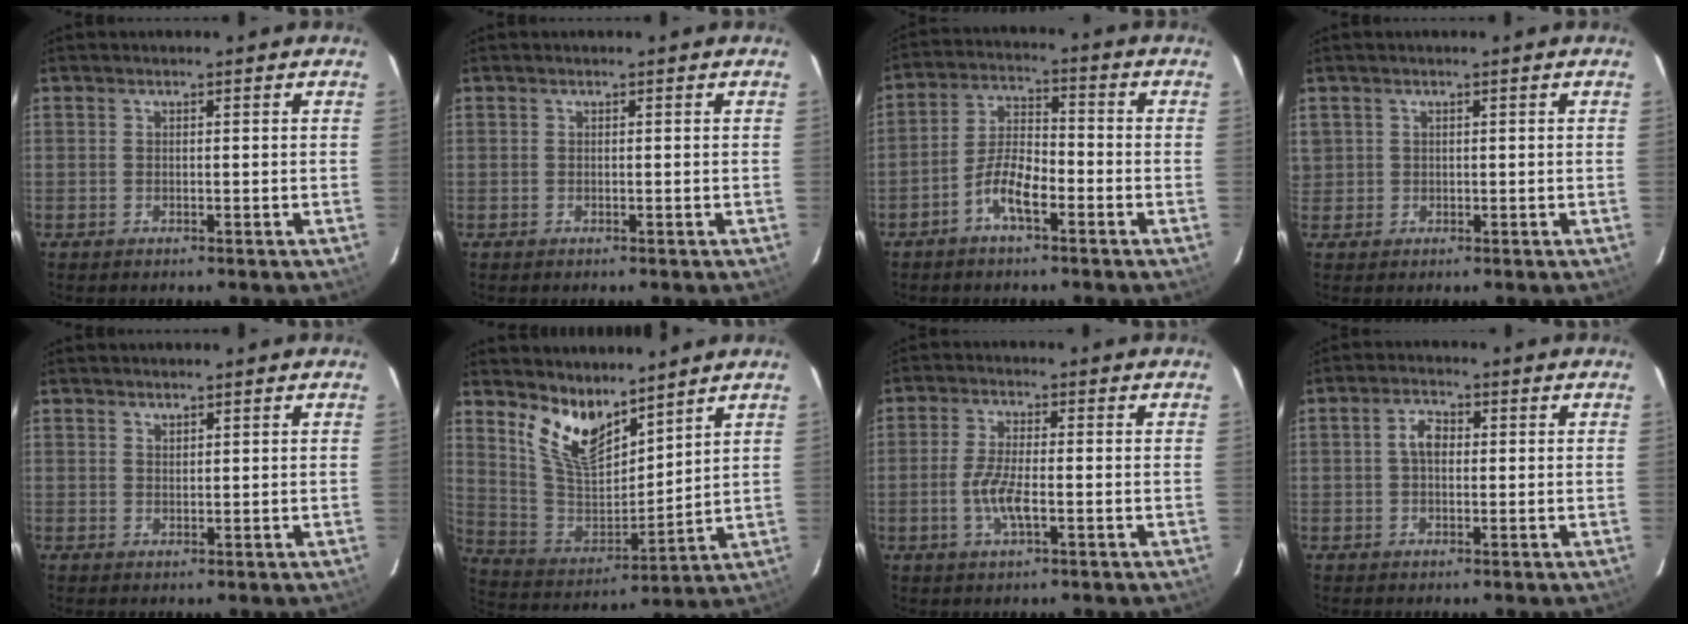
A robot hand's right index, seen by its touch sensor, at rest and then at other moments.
{"total": 0.0}
{"total": 6.9, "force": [-4.0, 2.2, 5.2], "torque": [-0.113, 0.012, -0.075]}
{"total": 1.2, "force": [0.3, 1.2, 0.0], "torque": [0.007, 0.004, 0.005]}
{"total": 1.0, "force": [1.0, 0.3, 0.1], "torque": [-0.003, 0.001, 0.019]}
{"total": 12.3, "force": [9.1, 4.8, 6.7], "torque": [-0.135, -0.014, 0.188]}
{"total": 5.7, "force": [-1.7, 1.3, 5.3], "torque": [-0.111, -0.004, -0.033]}
{"total": 3.4, "force": [0.3, 2.2, 2.6], "torque": [-0.050, 0.012, 0.006]}